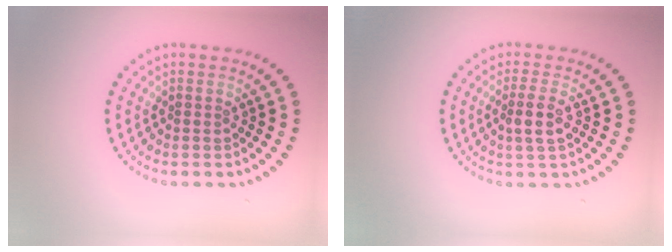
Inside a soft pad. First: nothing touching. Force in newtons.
{"total": 2.3, "press": 2.0, "slide": 1.1}